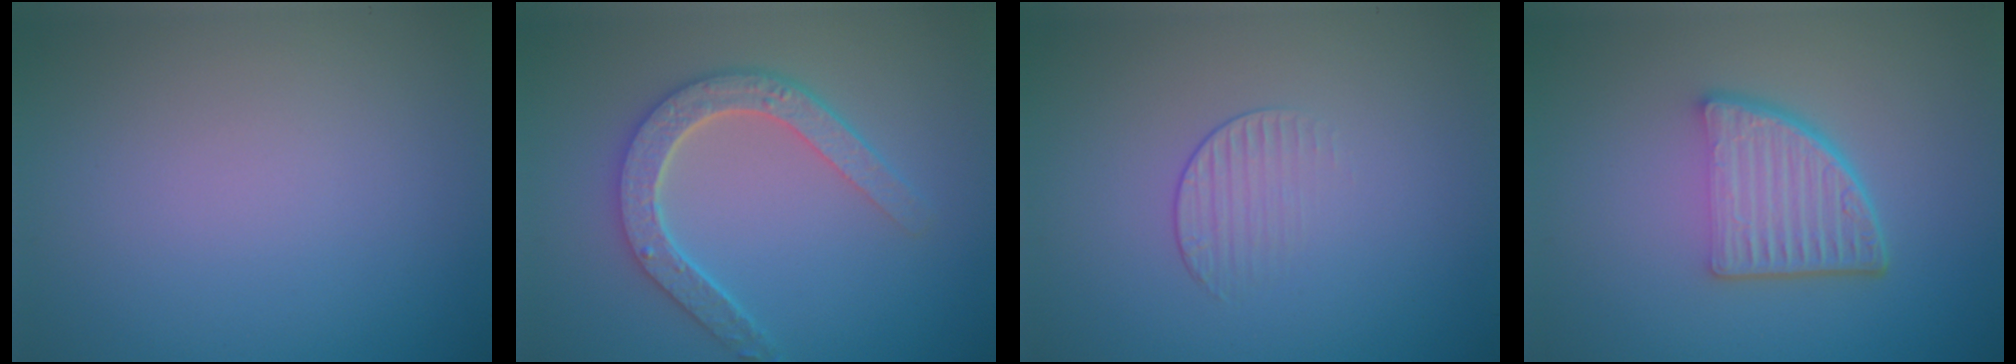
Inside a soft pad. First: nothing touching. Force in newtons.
{"total": 4.7, "press": 3.8, "slide": 2.7}
{"total": 1.2, "press": 0.4, "slide": 1.2}
{"total": 5.6, "press": 3.8, "slide": 4.1}